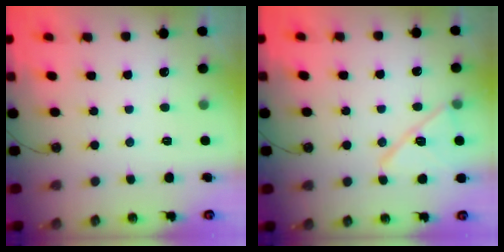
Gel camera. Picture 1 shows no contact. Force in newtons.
{"total": 13.4, "press": 13.2, "slide": 2.5}